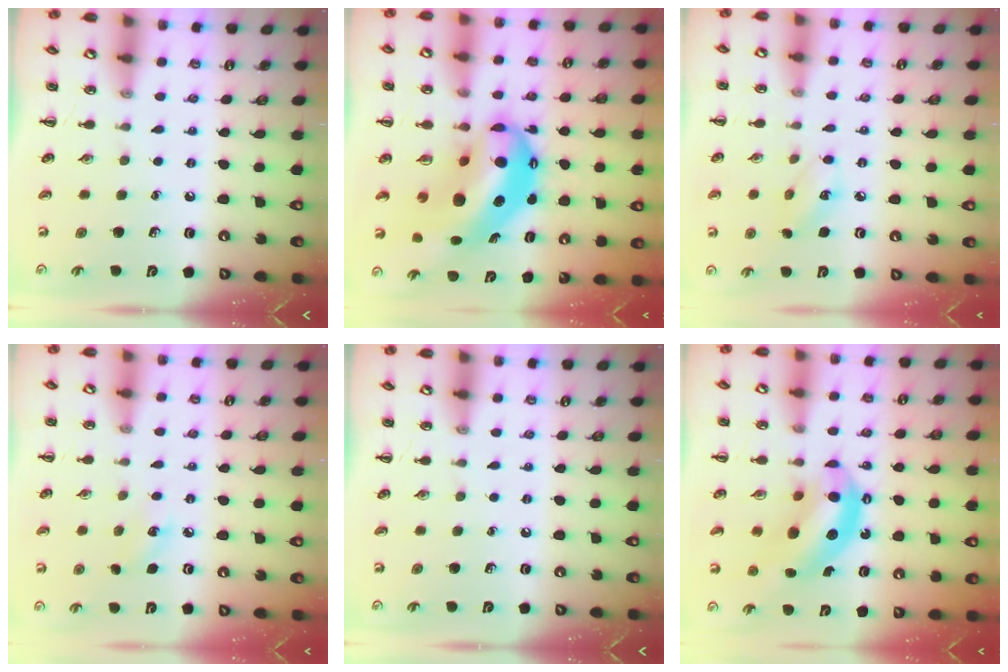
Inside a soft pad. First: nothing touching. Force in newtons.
{"total": 14.9, "press": 14.4, "slide": 3.7}
{"total": 5.9, "press": 5.8, "slide": 1.1}
{"total": 5.7, "press": 5.5, "slide": 1.4}
{"total": 0.0}
{"total": 10.9, "press": 10.5, "slide": 2.8}